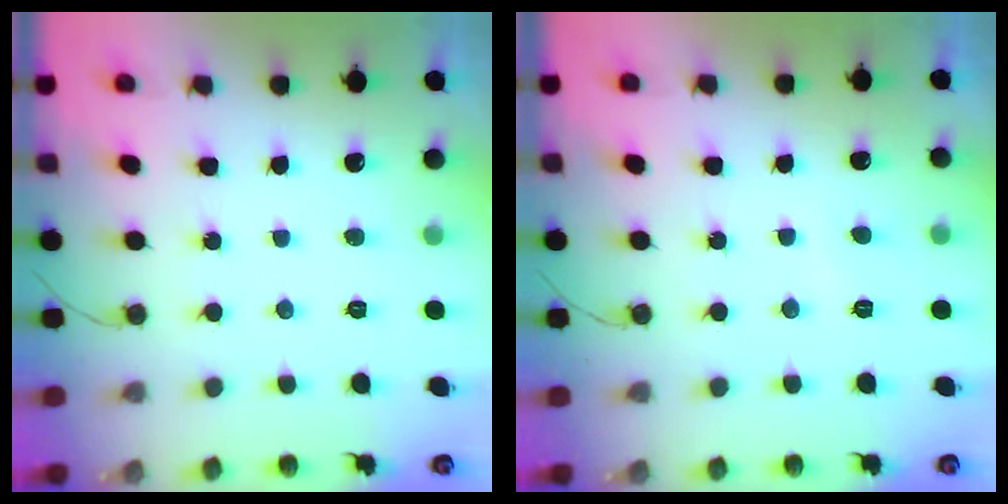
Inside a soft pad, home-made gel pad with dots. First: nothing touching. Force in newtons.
{"total": 1.9, "press": 1.8, "slide": 0.6}